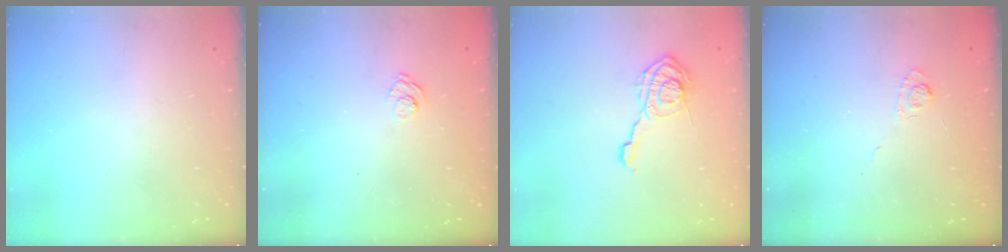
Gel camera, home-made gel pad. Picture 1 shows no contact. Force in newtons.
{"total": 3.7, "press": 3.4, "slide": 1.3}
{"total": 10.3, "press": 10.3, "slide": 0.3}
{"total": 3.0, "press": 2.5, "slide": 1.7}